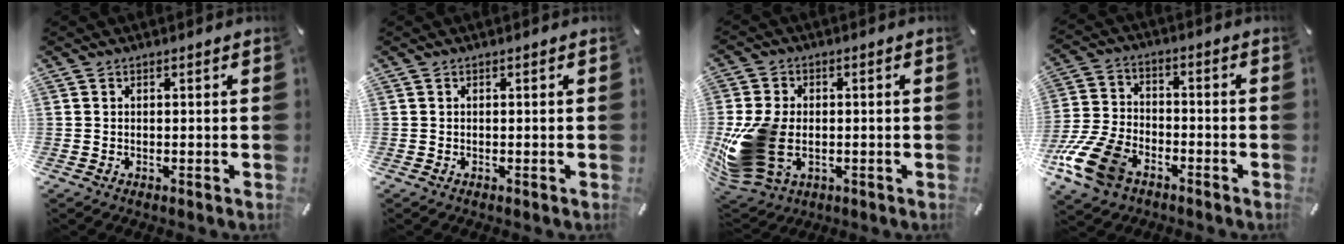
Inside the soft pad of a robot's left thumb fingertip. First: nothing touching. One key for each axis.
{"total": 0.0}
{"total": 16.7, "fx": -2.9, "fy": 11.9, "fz": 11.2, "tx": -0.247, "ty": 0.004, "tz": -0.049}
{"total": 14.3, "fx": -7.9, "fy": 8.7, "fz": 8.0, "tx": -0.172, "ty": 0.041, "tz": -0.144}